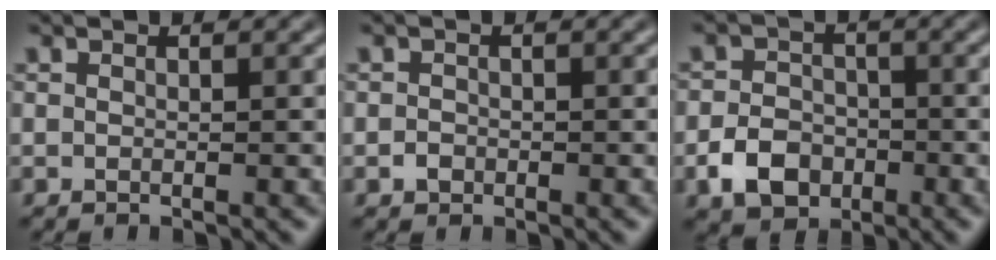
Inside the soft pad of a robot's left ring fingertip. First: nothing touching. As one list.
[{"total": 0.9, "force": [-0.4, 0.8, 0.3], "torque": [-0.003, -0.001, -0.009]}, {"total": 4.2, "force": [-1.8, 3.2, 2.0], "torque": [-0.036, -0.001, -0.038]}]